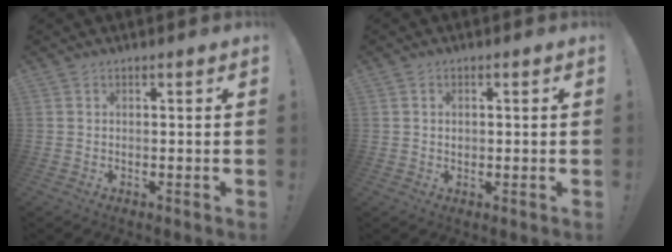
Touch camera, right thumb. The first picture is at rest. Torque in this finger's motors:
{"motor_torque": [-0.31, -0.04, -0.12, 0.13, 0.08]}